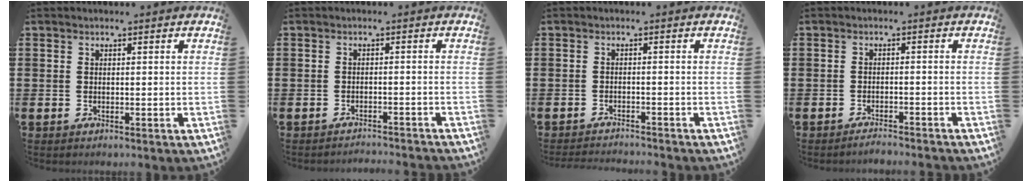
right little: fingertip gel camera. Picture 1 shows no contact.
{"total": 1.5, "force": [-1.5, -0.2, -0.1], "torque": [-0.001, 0.004, -0.031]}
{"total": 1.6, "force": [-1.6, -0.1, 0.0], "torque": [-0.003, 0.002, -0.032]}
{"total": 1.6, "force": [-1.5, -0.1, 0.3], "torque": [-0.007, 0.001, -0.030]}